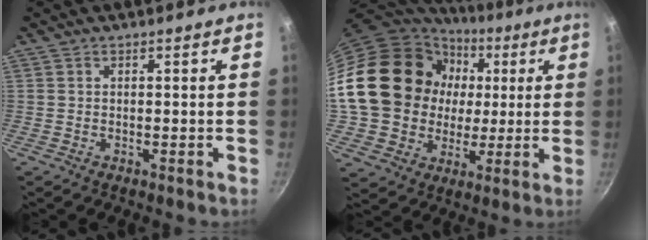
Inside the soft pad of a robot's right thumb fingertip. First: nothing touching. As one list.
[{"total": 23.7, "force": [3.2, 20.3, 11.8], "torque": [-0.202, 0.024, 0.073]}]